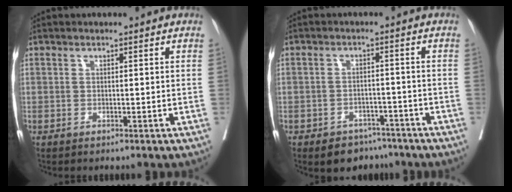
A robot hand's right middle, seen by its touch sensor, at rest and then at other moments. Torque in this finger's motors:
{"motor_torque": [-0.09, 0.09, 0.06, 0.01]}